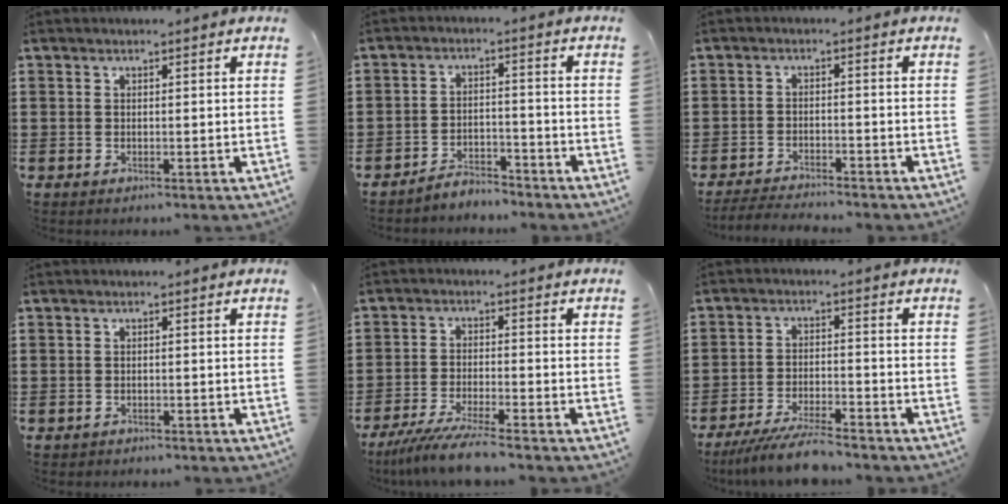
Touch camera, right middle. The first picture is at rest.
{"total": 3.9, "force": [-3.8, 0.5, 0.0], "torque": [-0.005, 0.005, -0.081]}
{"total": 3.2, "force": [-3.1, 0.1, 0.5], "torque": [-0.018, -0.002, -0.068]}
{"total": 0.5, "force": [-0.5, 0.1, 0.0], "torque": [-0.002, 0.001, -0.011]}
{"total": 5.9, "force": [-5.3, -0.4, 2.7], "torque": [-0.069, -0.025, -0.104]}
{"total": 6.2, "force": [-5.6, 0.3, 2.6], "torque": [-0.058, -0.012, -0.108]}